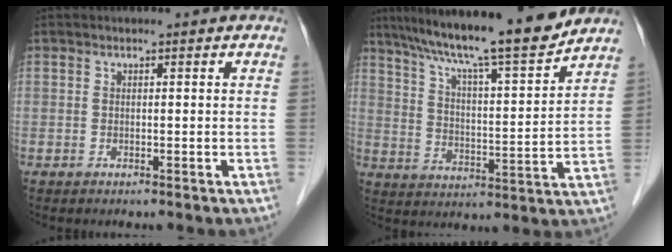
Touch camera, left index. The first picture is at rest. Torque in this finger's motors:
{"motor_torque": [1.08, -1.06, 0.69, 0.20]}